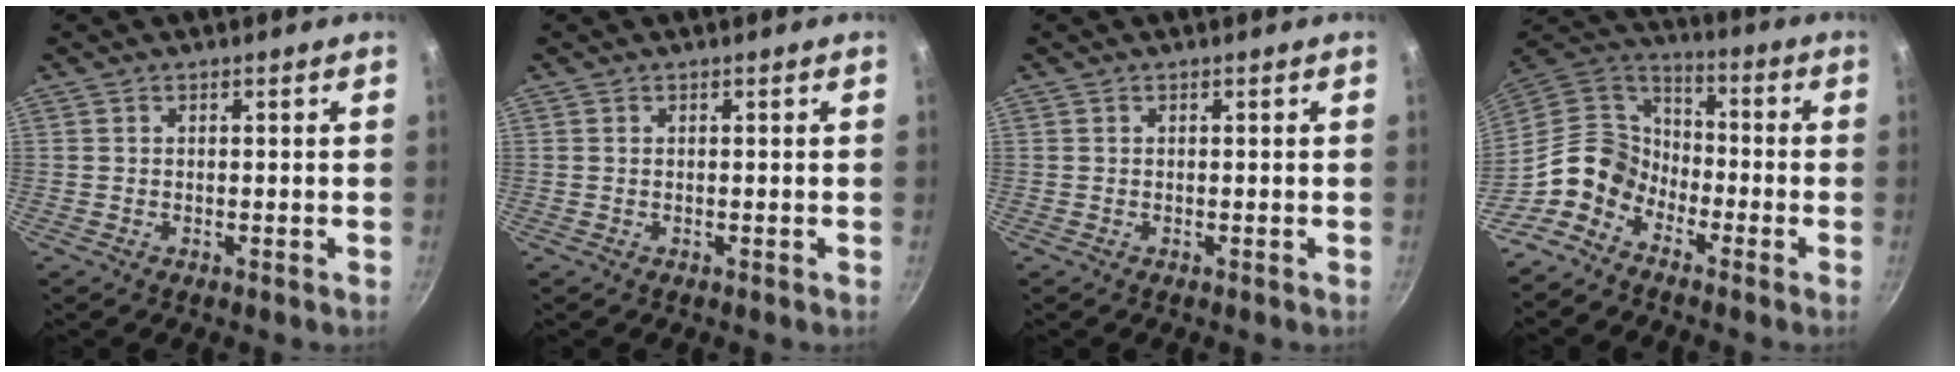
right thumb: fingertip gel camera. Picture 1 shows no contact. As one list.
[{"total": 0.0}, {"total": 0.0}, {"total": 10.8, "force": [-6.1, 7.8, 4.4], "torque": [-0.044, 0.061, -0.147]}]